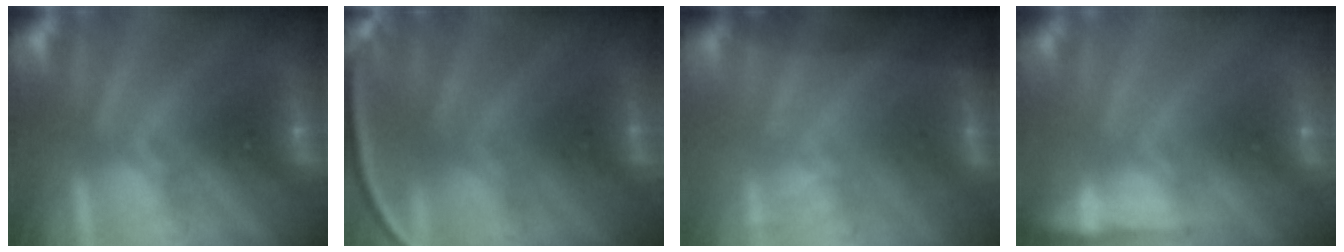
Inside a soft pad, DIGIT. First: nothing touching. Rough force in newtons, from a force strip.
{"total": 10.0}
{"total": 1.3}
{"total": 6.6}